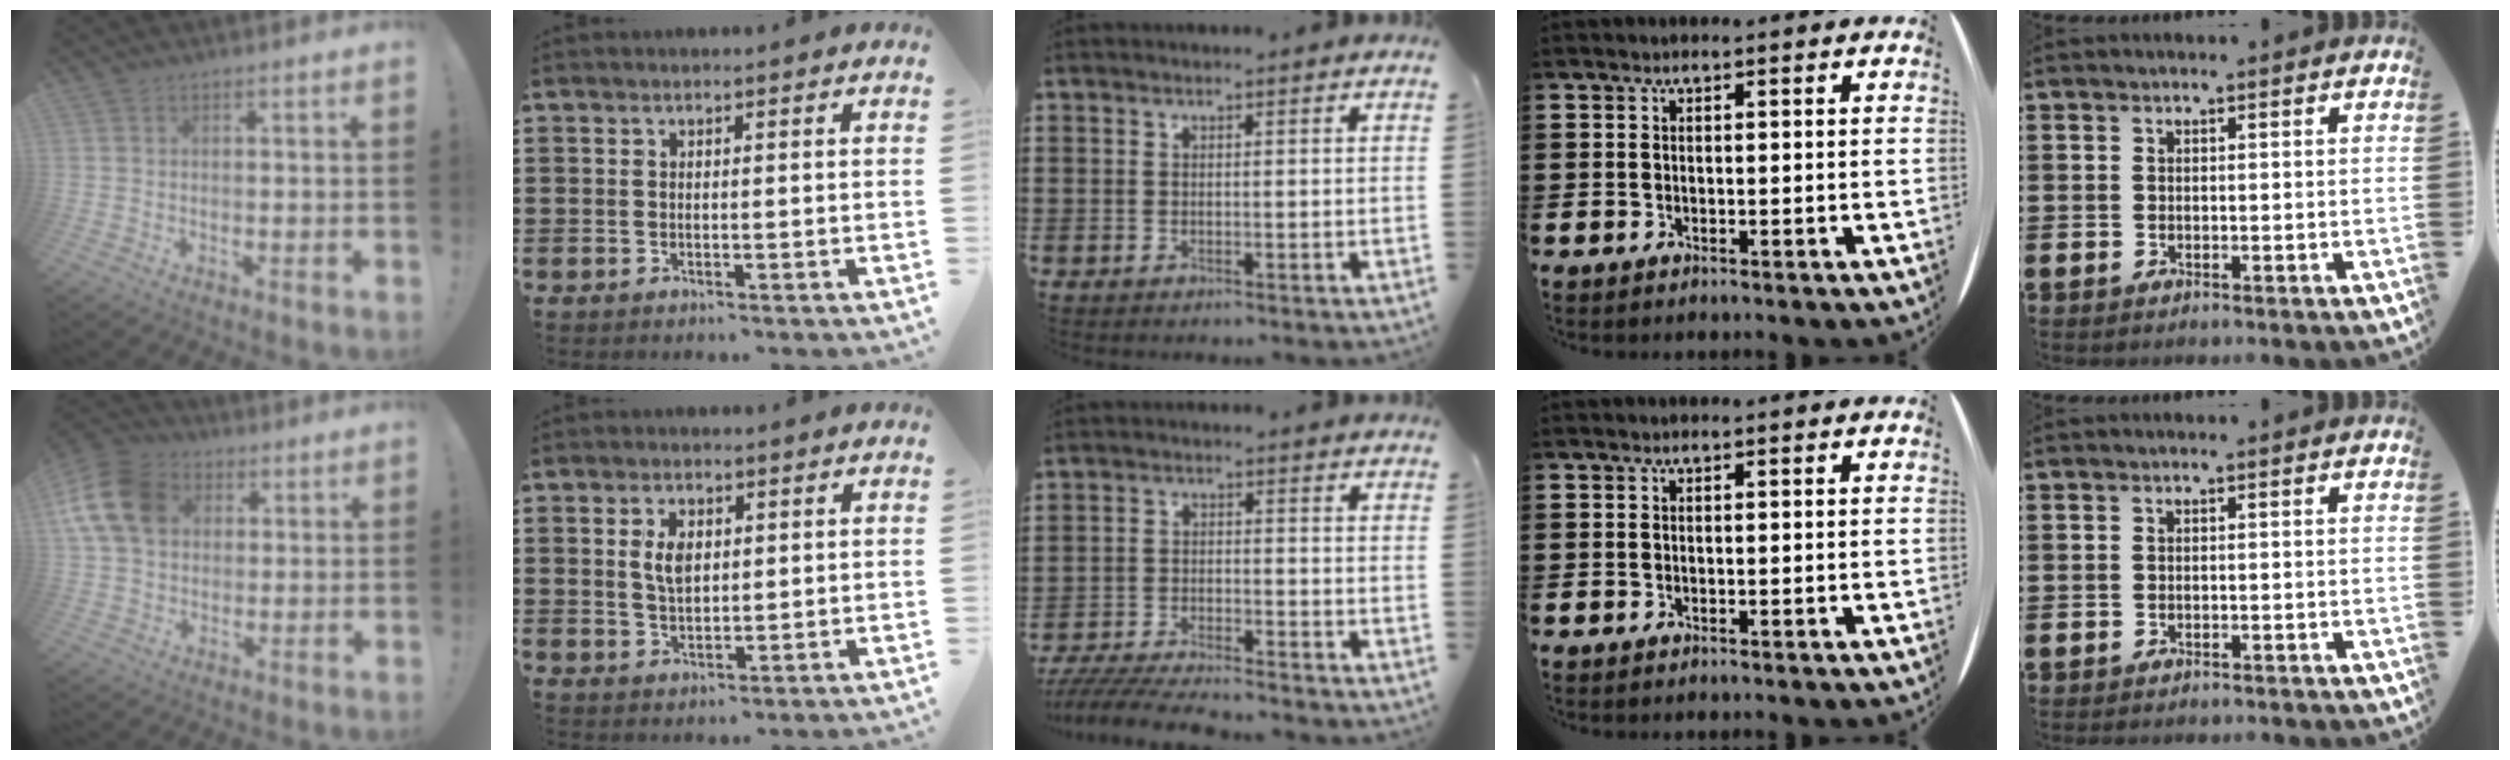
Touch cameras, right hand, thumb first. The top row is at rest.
{"thumb": {"total": 15.5, "force": [4.4, 12.0, 8.8], "torque": [-0.159, -0.003, 0.091]}, "index": {"total": 4.3, "force": [1.1, 2.4, 3.4], "torque": [-0.065, 0.007, 0.016]}, "middle": {"total": 5.2, "force": [-5.0, 0.3, 1.3], "torque": [-0.034, -0.005, -0.103]}, "little": {"total": 0.6, "force": [-0.6, 0.0, 0.0], "torque": [-0.002, -0.002, -0.013]}}